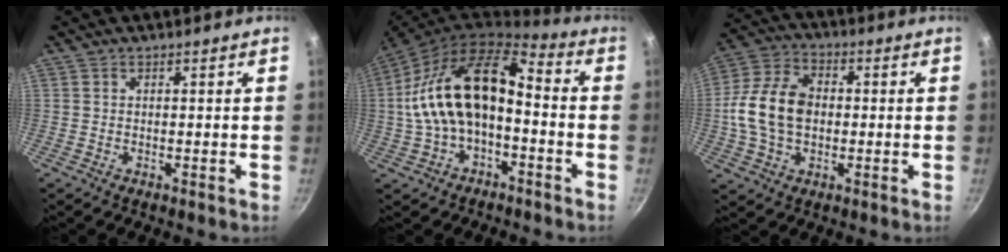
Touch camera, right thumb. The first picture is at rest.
{"total": 17.5, "force": [-1.9, 9.8, 14.4], "torque": [-0.247, 0.056, -0.043]}
{"total": 13.6, "force": [-0.2, 9.5, 9.8], "torque": [-0.174, 0.023, -0.016]}